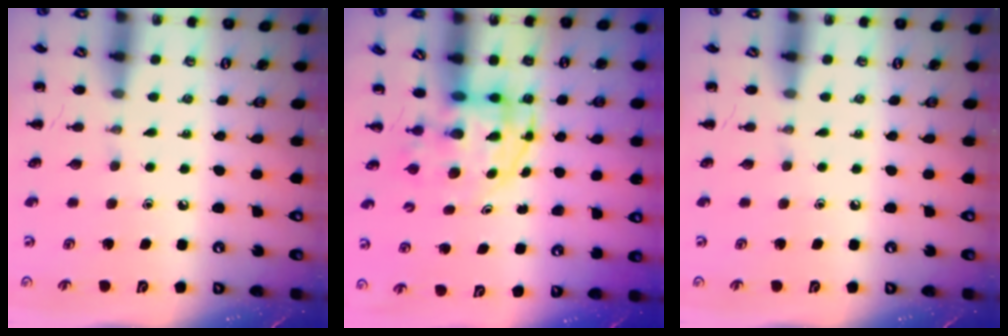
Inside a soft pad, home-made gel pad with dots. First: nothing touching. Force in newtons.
{"total": 3.8, "press": 3.7, "slide": 0.7}
{"total": 0.0}